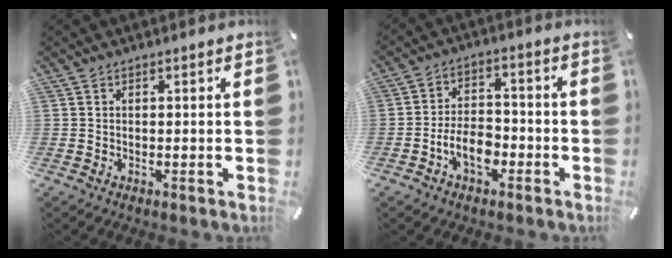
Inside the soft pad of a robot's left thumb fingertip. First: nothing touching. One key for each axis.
{"total": 8.1, "fx": -3.7, "fy": 5.0, "fz": 5.1, "tx": -0.098, "ty": 0.022, "tz": -0.067}